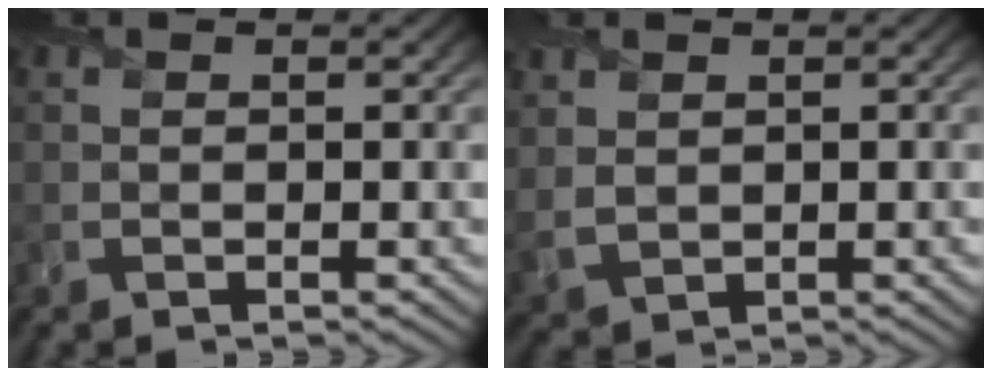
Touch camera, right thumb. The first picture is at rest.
{"total": 2.9, "force": [1.0, 1.9, 1.9], "torque": [-0.050, 0.002, 0.026]}